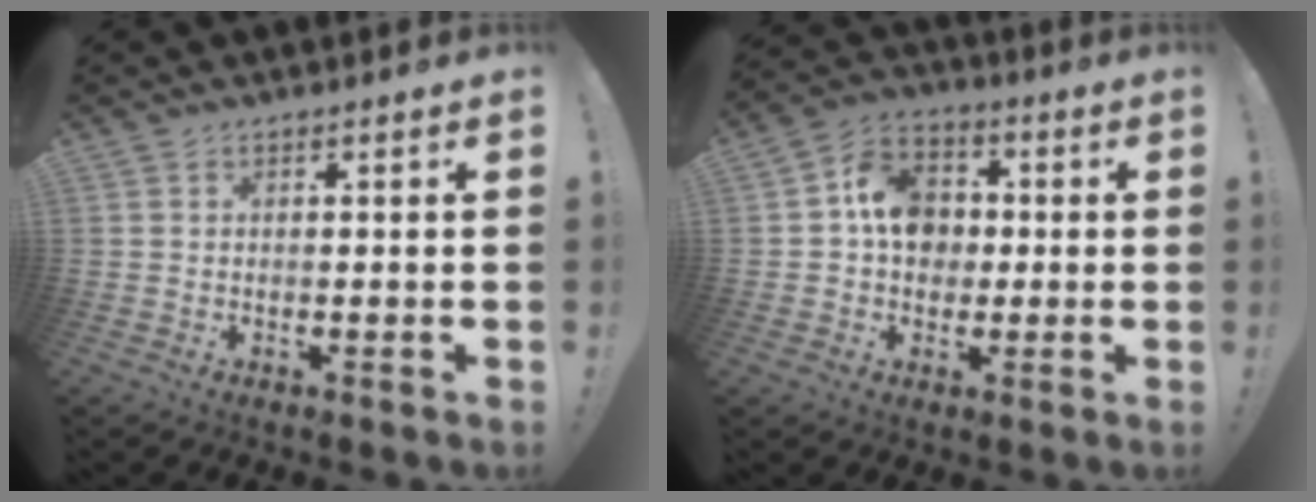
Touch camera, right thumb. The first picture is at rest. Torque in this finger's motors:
{"motor_torque": [0.17, 0.24, 0.59, 0.13, 0.06]}